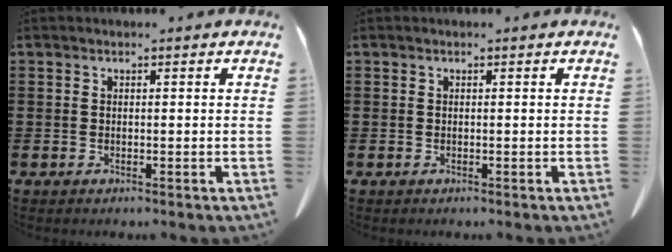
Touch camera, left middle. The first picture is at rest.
{"total": 0.0}